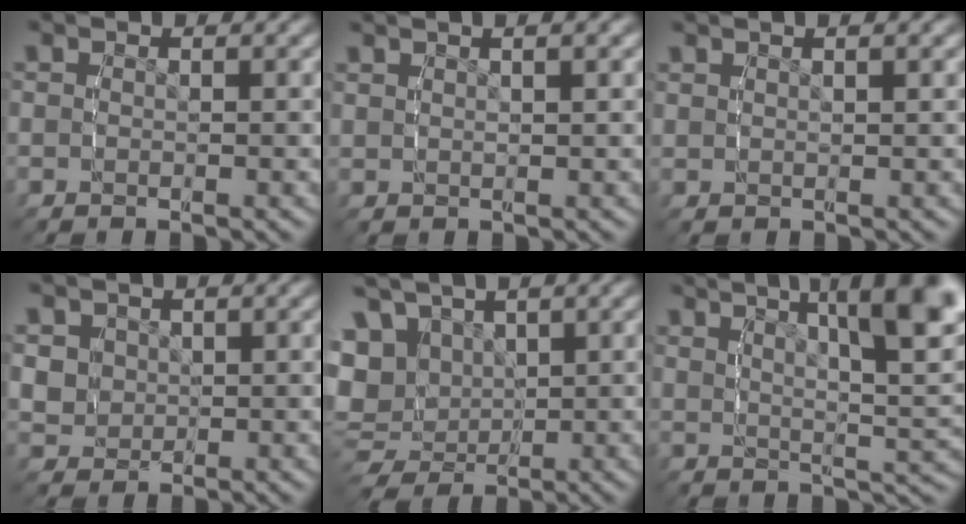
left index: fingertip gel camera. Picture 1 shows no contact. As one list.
[{"total": 2.3, "force": [1.6, 0.2, 1.6], "torque": [-0.016, 0.011, 0.033]}, {"total": 1.3, "force": [1.1, -0.2, 0.8], "torque": [-0.007, 0.004, 0.025]}, {"total": 4.5, "force": [0.9, 4.0, 1.7], "torque": [-0.046, -0.013, 0.027]}, {"total": 9.6, "force": [0.7, 8.5, 4.4], "torque": [-0.127, -0.042, 0.028]}, {"total": 13.2, "force": [6.7, 4.8, 10.3], "torque": [-0.115, 0.024, 0.095]}]